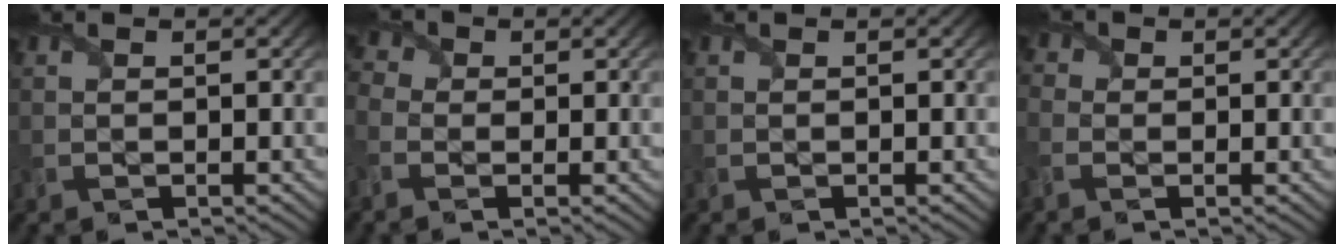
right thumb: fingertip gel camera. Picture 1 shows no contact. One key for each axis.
{"total": 3.7, "fx": -1.1, "fy": 2.9, "fz": 2.0, "tx": -0.067, "ty": 0.001, "tz": -0.028}
{"total": 0.0}
{"total": 3.1, "fx": -0.9, "fy": 2.5, "fz": 1.7, "tx": -0.060, "ty": -0.003, "tz": -0.025}